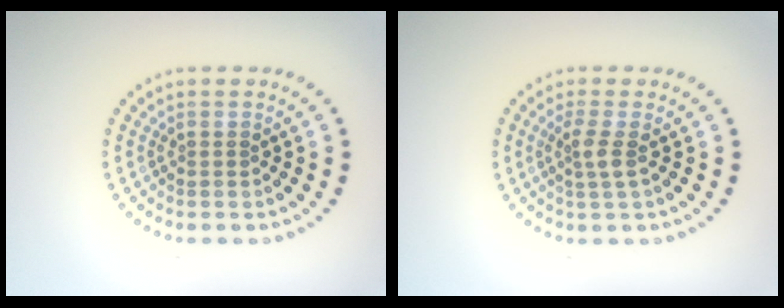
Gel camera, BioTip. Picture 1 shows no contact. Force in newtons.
{"total": 1.8, "press": 1.3, "slide": 1.1}